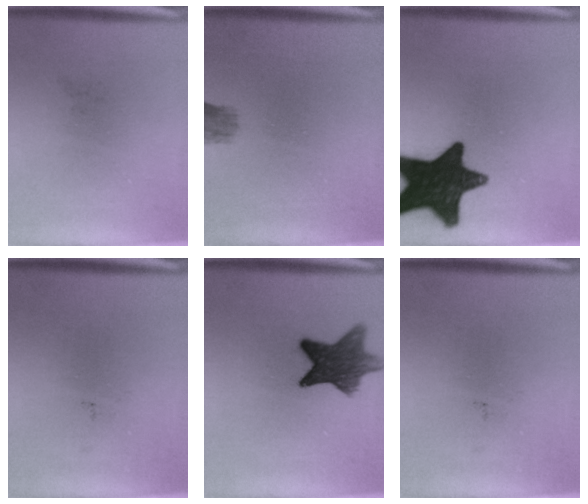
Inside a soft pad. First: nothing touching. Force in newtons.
{"total": 2.3}
{"total": 16.7}
{"total": 0.0}
{"total": 9.9}
{"total": 0.0}